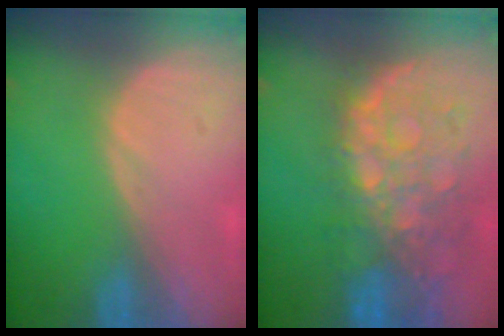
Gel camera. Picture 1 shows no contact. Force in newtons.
{"total": 11.2, "press": 9.8, "slide": 5.5}